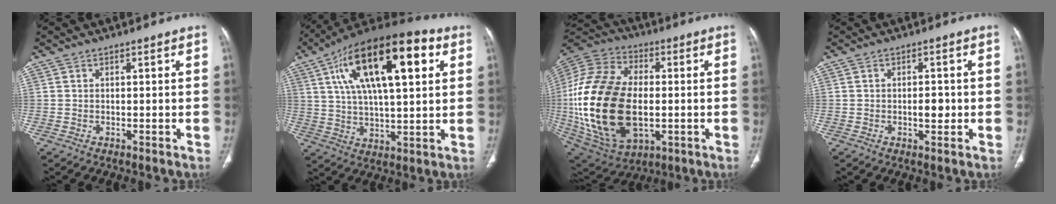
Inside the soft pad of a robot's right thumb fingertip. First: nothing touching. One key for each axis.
{"total": 24.7, "fx": 8.8, "fy": 9.8, "fz": 20.9, "tx": -0.343, "ty": 0.008, "tz": 0.141}
{"total": 30.5, "fx": -2.4, "fy": 18.2, "fz": 24.4, "tx": -0.506, "ty": -0.003, "tz": -0.021}
{"total": 2.9, "fx": -0.4, "fy": 1.5, "fz": 2.4, "tx": -0.030, "ty": 0.002, "tz": -0.005}